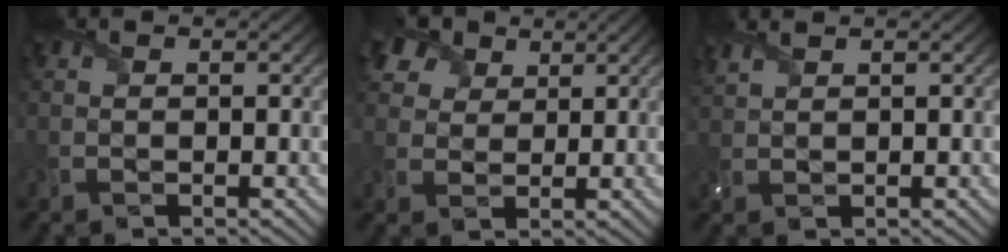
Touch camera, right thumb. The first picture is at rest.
{"total": 6.5, "force": [4.1, 4.2, 2.9], "torque": [-0.085, 0.012, 0.076]}
{"total": 1.8, "force": [1.6, 0.3, 0.7], "torque": [-0.024, 0.008, 0.038]}